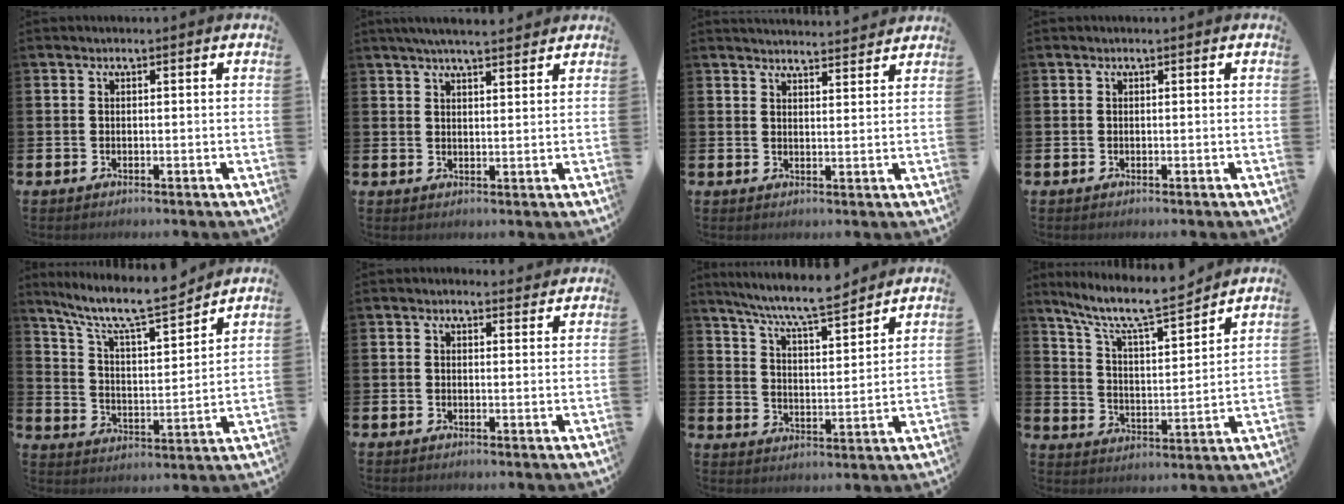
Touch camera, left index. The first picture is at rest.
{"total": 4.4, "force": [4.1, 0.5, 1.5], "torque": [-0.030, -0.014, 0.073]}
{"total": 3.4, "force": [3.4, 0.1, -0.1], "torque": [-0.006, -0.022, 0.062]}
{"total": 0.0}
{"total": 9.3, "force": [8.4, 1.4, 3.9], "torque": [-0.108, -0.057, 0.142]}
{"total": 1.1, "force": [1.0, 0.5, 0.1], "torque": [0.005, 0.002, 0.016]}
{"total": 7.9, "force": [7.4, 0.4, 2.7], "torque": [-0.074, -0.047, 0.129]}
{"total": 9.1, "force": [8.2, 1.3, 3.8], "torque": [-0.105, -0.055, 0.139]}